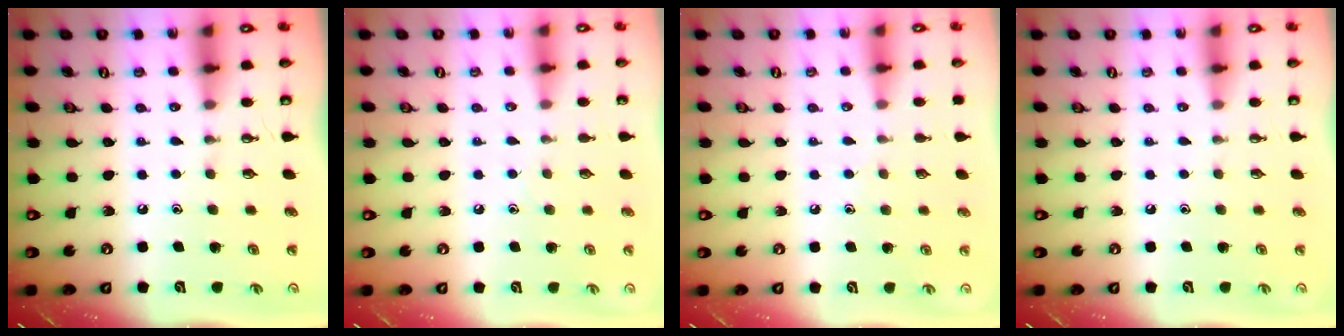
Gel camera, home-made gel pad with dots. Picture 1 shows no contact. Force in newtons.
{"total": 2.9, "press": 2.9, "slide": 0.3}
{"total": 4.4, "press": 4.4, "slide": 0.5}
{"total": 0.0}